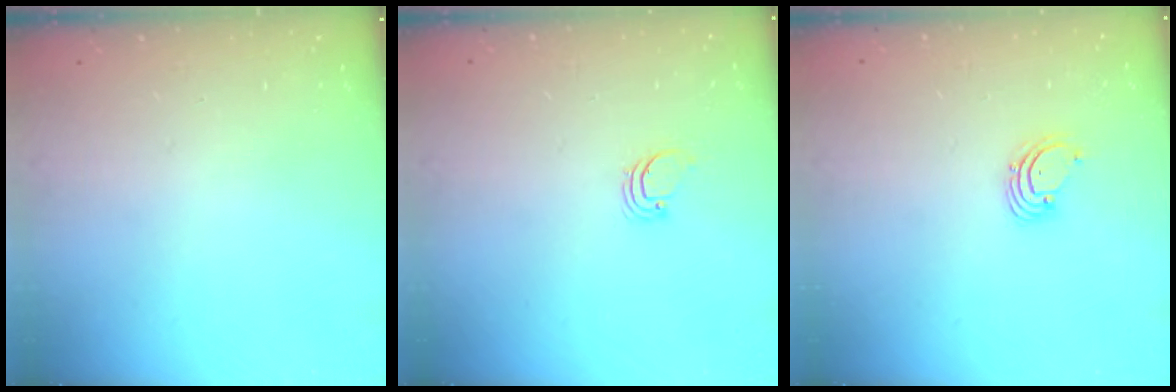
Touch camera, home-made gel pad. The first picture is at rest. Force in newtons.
{"total": 0.9, "press": 0.9, "slide": 0.0}
{"total": 1.6, "press": 1.6, "slide": 0.1}